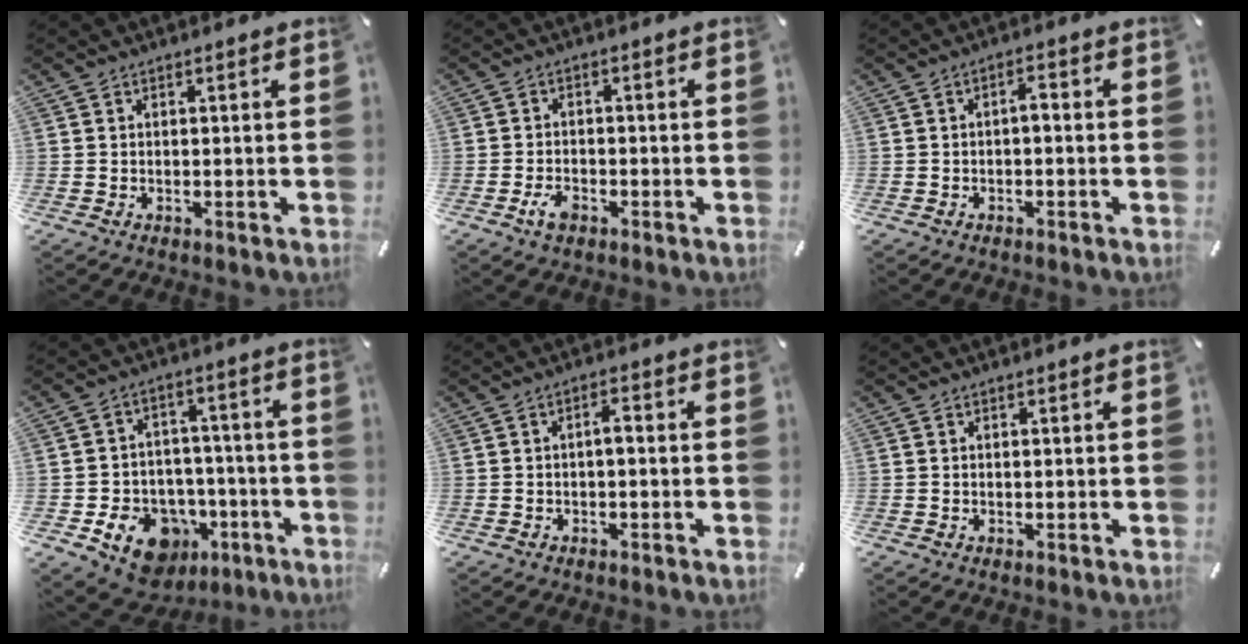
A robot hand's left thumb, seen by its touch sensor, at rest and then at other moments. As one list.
[{"total": 3.6, "force": [-1.9, 2.1, 2.1], "torque": [-0.049, 0.004, -0.037]}, {"total": 2.2, "force": [-1.1, 0.8, 1.7], "torque": [-0.033, 0.010, -0.023]}, {"total": 13.1, "force": [-5.9, 10.2, 5.6], "torque": [-0.069, 0.033, -0.091]}, {"total": 2.4, "force": [-0.7, 0.8, 2.2], "torque": [-0.040, 0.010, -0.016]}, {"total": 0.0}]